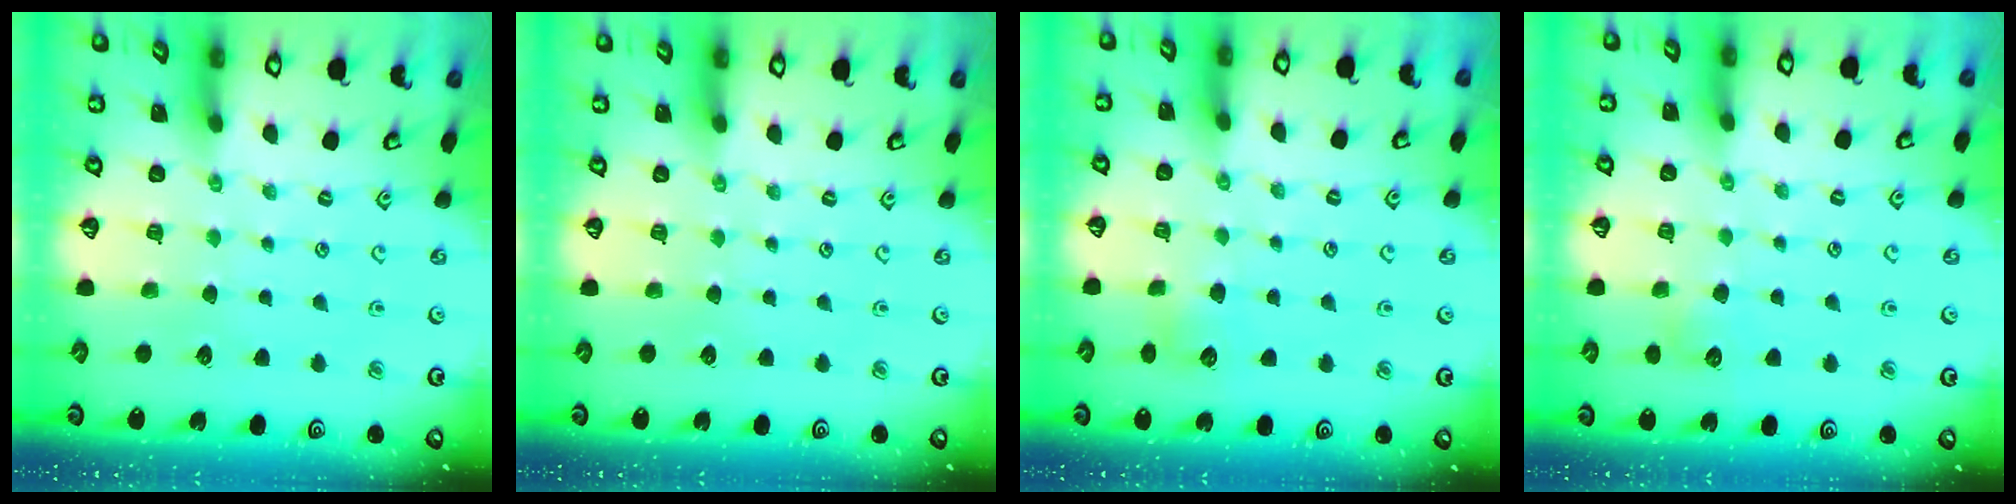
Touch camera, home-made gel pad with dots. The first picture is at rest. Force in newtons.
{"total": 0.0}
{"total": 4.2, "press": 4.2, "slide": 0.4}
{"total": 6.0, "press": 6.0, "slide": 0.5}